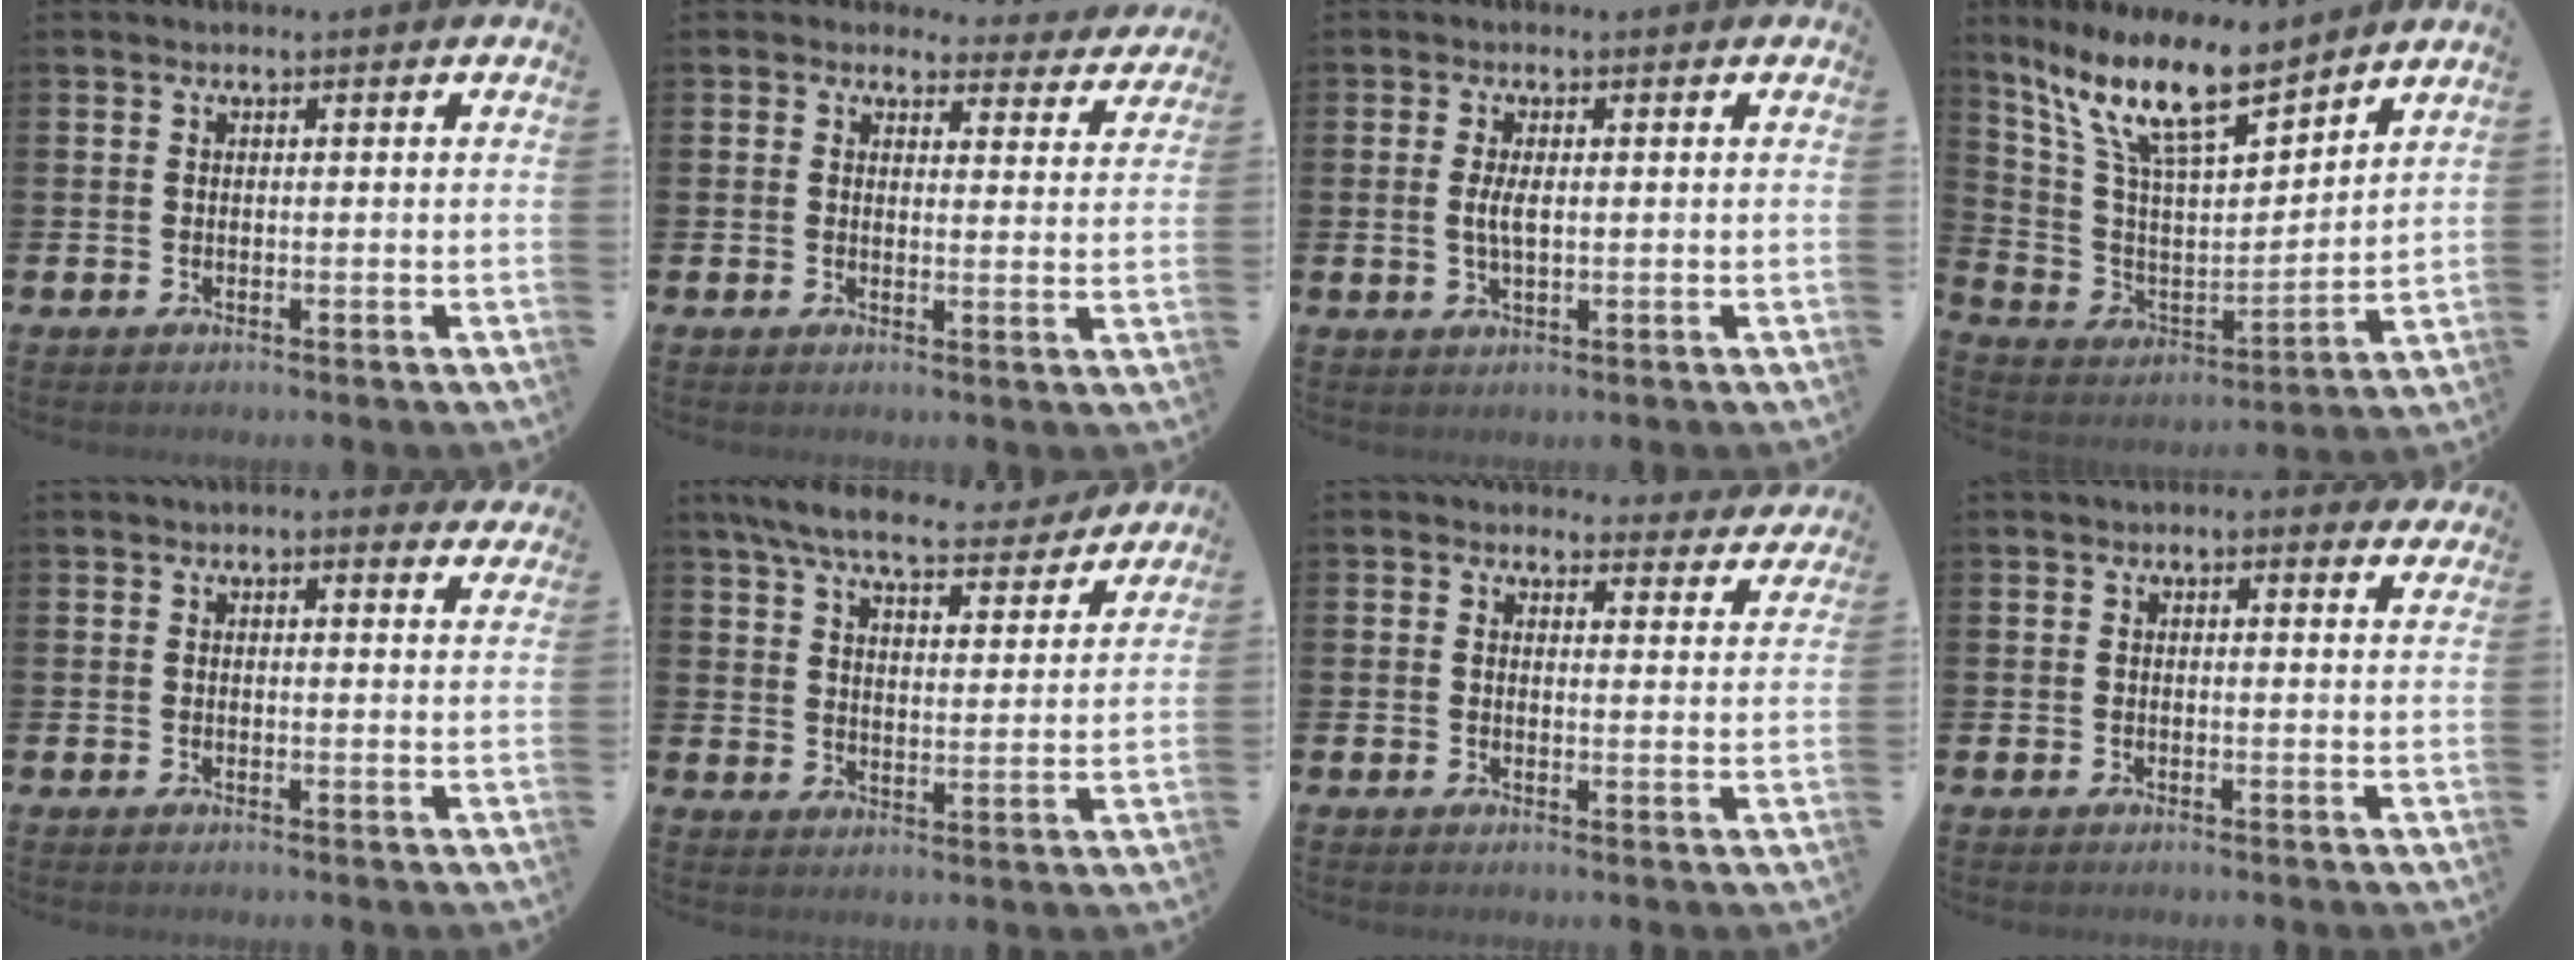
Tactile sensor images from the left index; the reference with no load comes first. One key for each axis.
{"total": 3.2, "fx": 2.9, "fy": 1.3, "fz": 0.2, "tx": 0.003, "ty": -0.025, "tz": 0.046}
{"total": 2.9, "fx": 0.2, "fy": 1.1, "fz": 2.6, "tx": -0.049, "ty": 0.003, "tz": 0.001}
{"total": 13.5, "fx": 10.8, "fy": 3.2, "fz": 7.4, "tx": -0.177, "ty": -0.057, "tz": 0.189}
{"total": 1.7, "fx": 1.7, "fy": 0.2, "fz": 0.2, "tx": -0.005, "ty": -0.005, "tz": 0.030}
{"total": 8.2, "fx": 7.4, "fy": 1.6, "fz": 3.2, "tx": -0.085, "ty": -0.038, "tz": 0.128}
{"total": 3.3, "fx": 3.1, "fy": 1.1, "fz": 0.0, "tx": 0.008, "ty": -0.026, "tz": 0.050}
{"total": 1.2, "fx": 1.1, "fy": 0.3, "fz": 0.3, "tx": 0.004, "ty": -0.002, "tz": 0.018}